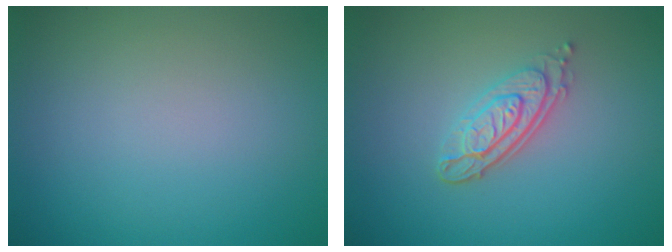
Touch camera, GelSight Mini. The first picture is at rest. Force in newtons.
{"total": 3.4, "press": 2.8, "slide": 1.9}